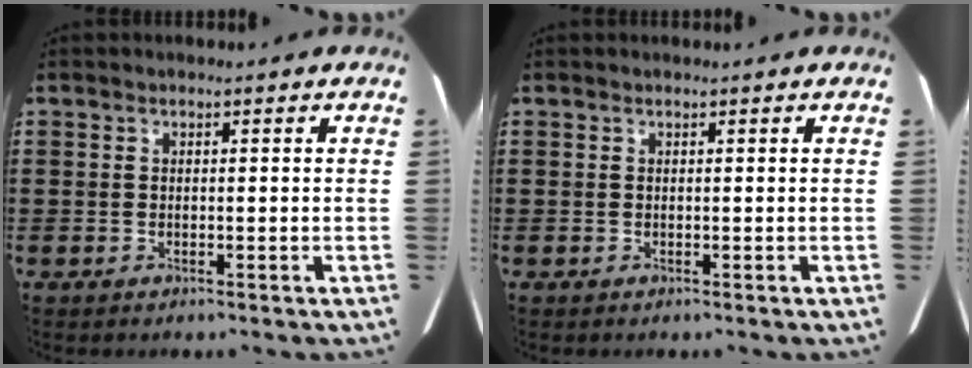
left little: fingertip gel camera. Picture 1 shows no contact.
{"total": 0.0}